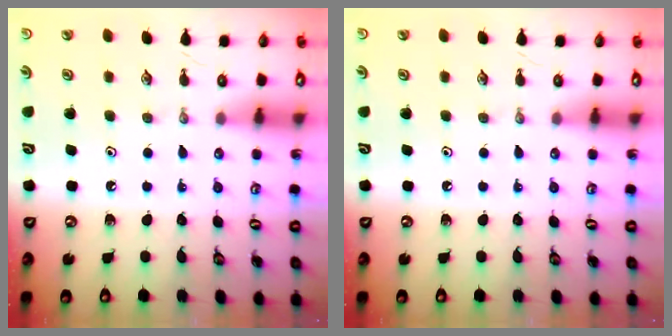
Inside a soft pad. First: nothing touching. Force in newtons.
{"total": 0.0}